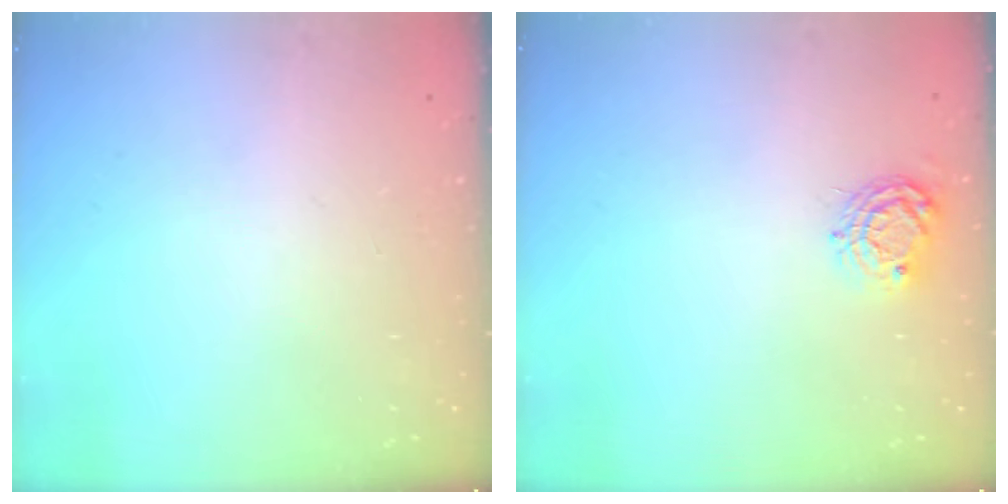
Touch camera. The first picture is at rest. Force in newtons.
{"total": 7.0, "press": 7.0, "slide": 0.4}